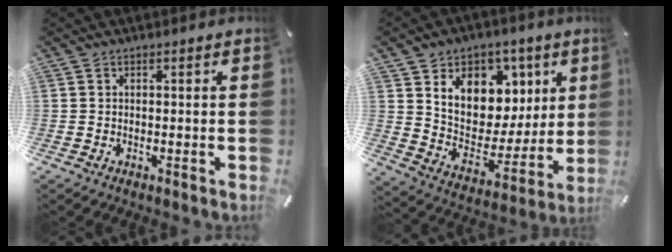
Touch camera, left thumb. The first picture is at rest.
{"total": 13.1, "force": [6.1, 10.4, 5.1], "torque": [-0.082, -0.047, 0.116]}